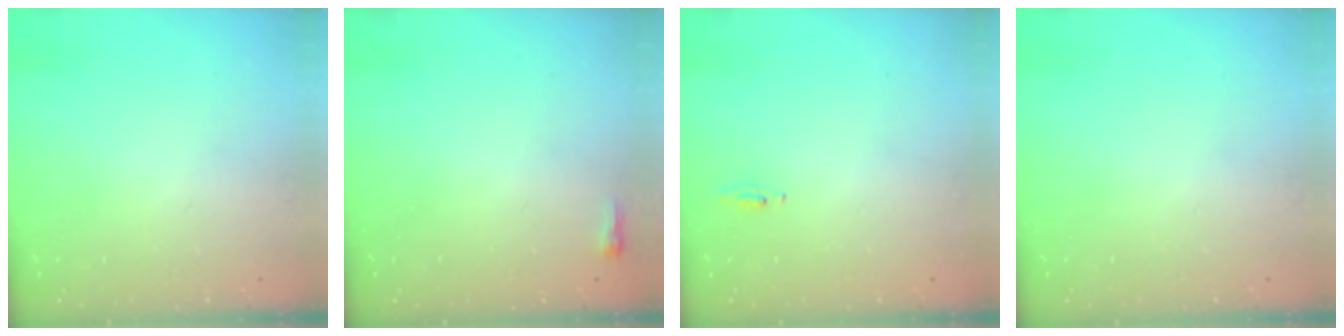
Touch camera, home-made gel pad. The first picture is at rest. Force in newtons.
{"total": 2.3, "press": 2.2, "slide": 0.7}
{"total": 3.8, "press": 2.8, "slide": 2.6}
{"total": 0.0}